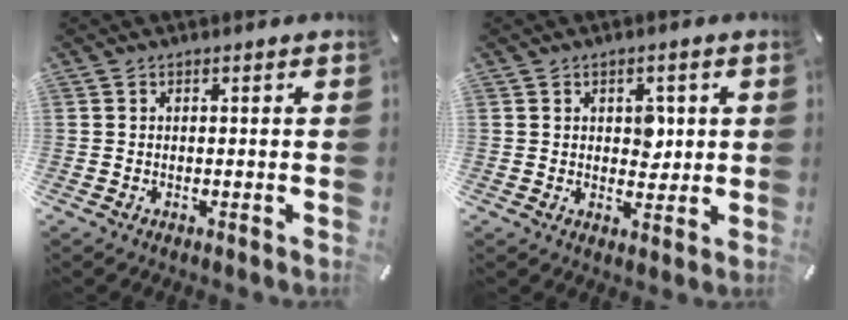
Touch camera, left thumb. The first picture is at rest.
{"total": 4.6, "force": [0.9, 3.4, 3.0], "torque": [-0.031, -0.005, 0.006]}